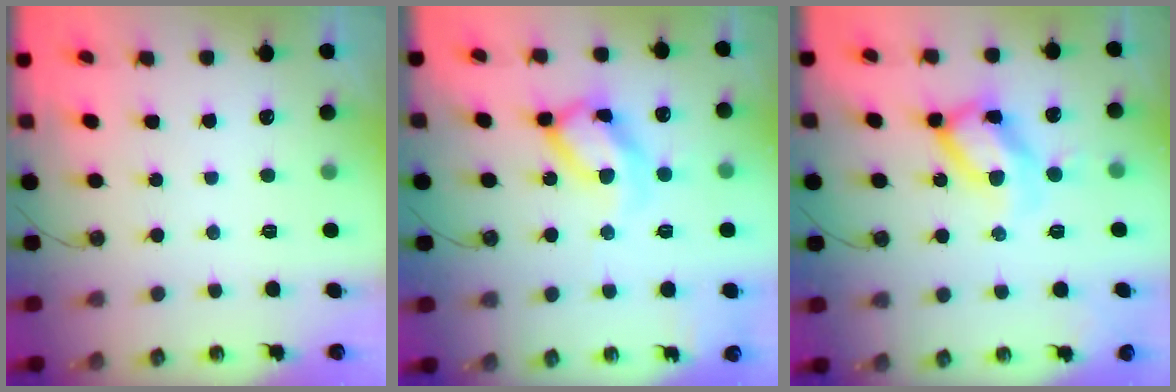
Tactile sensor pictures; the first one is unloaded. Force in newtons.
{"total": 16.7, "press": 16.7, "slide": 1.6}
{"total": 14.9, "press": 14.9, "slide": 0.7}